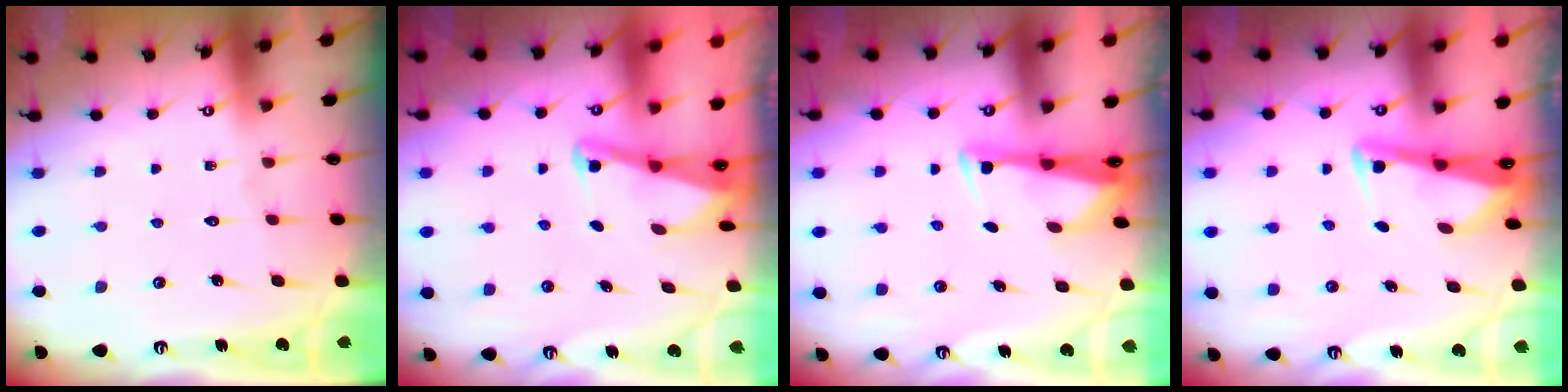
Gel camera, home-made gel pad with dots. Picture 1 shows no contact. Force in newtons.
{"total": 2.0, "press": 2.0, "slide": 0.4}
{"total": 2.9, "press": 2.8, "slide": 0.9}
{"total": 3.0, "press": 3.0, "slide": 0.6}